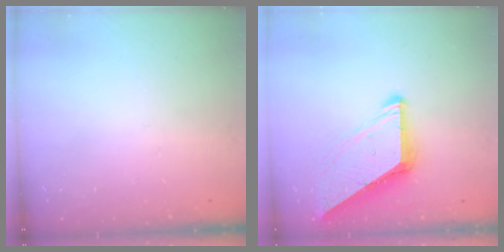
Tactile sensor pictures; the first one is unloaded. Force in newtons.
{"total": 8.6, "press": 8.6, "slide": 0.9}